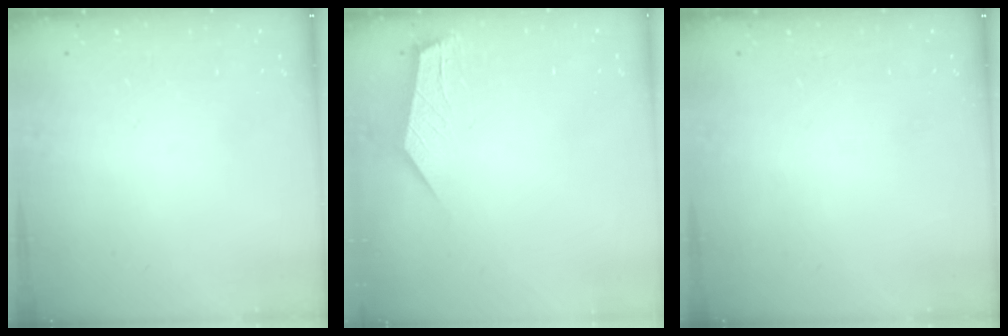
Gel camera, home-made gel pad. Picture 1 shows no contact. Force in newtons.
{"total": 2.2, "press": 2.2, "slide": 0.3}
{"total": 0.0}